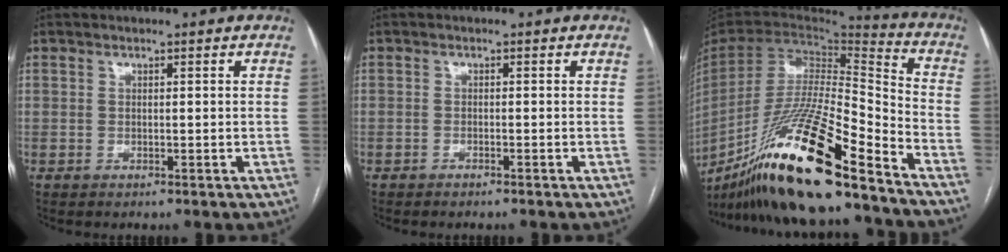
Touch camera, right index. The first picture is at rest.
{"total": 0.8, "force": [-0.7, 0.0, 0.3], "torque": [-0.007, 0.000, -0.011]}
{"total": 27.1, "force": [-19.2, 1.8, 19.1], "torque": [-0.354, -0.050, -0.346]}